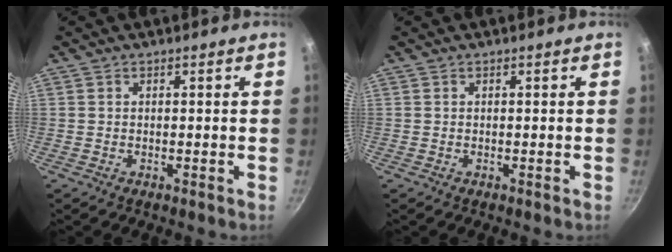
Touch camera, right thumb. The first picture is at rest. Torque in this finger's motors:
{"motor_torque": [-0.16, -0.16, 0.28, 0.28, 0.00]}